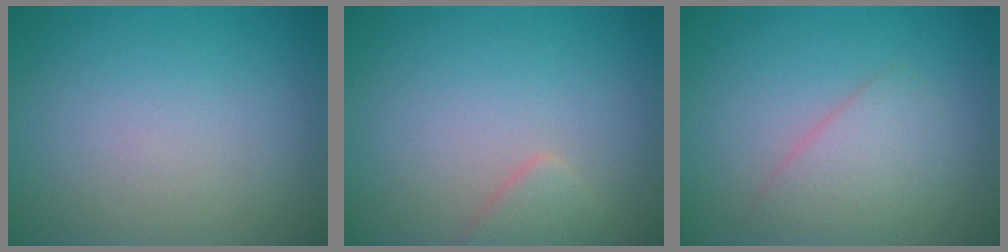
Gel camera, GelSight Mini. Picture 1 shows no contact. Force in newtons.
{"total": 1.7, "press": 1.7, "slide": 0.1}
{"total": 2.8, "press": 2.7, "slide": 0.2}